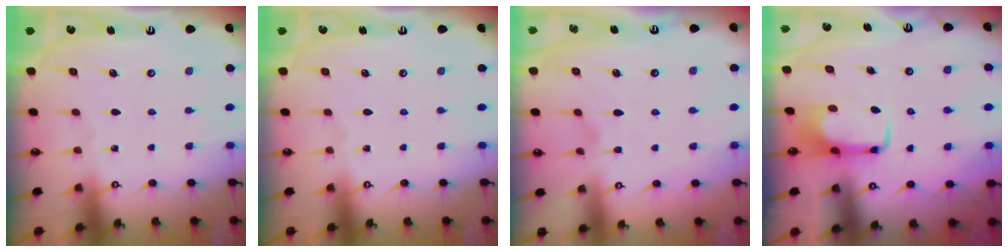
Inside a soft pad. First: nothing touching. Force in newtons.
{"total": 0.0}
{"total": 1.4, "press": 0.9, "slide": 1.0}
{"total": 4.8, "press": 4.8, "slide": 0.4}